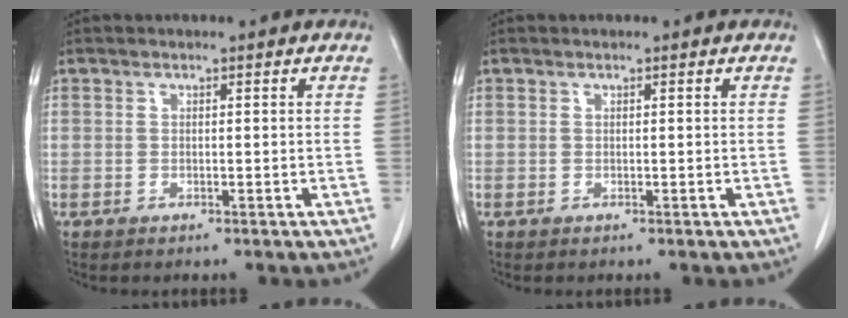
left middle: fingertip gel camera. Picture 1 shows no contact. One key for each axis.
{"total": 0.0}